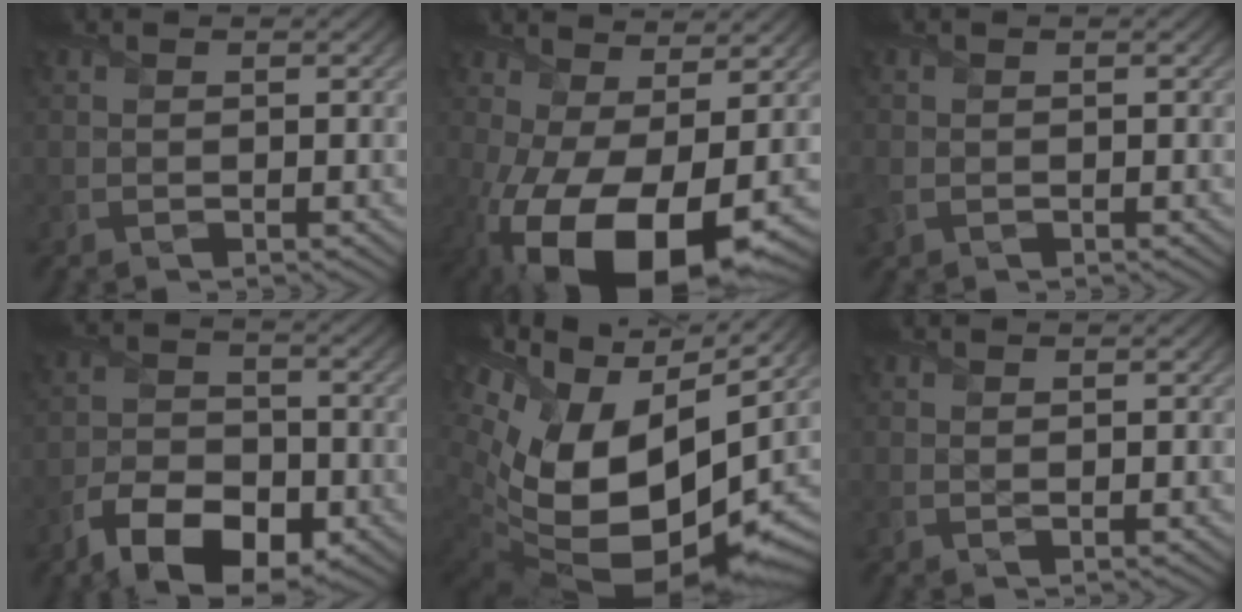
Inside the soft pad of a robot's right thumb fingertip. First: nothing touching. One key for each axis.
{"total": 16.7, "fx": -4.9, "fy": 8.2, "fz": 13.7, "tx": -0.280, "ty": -0.040, "tz": -0.061}
{"total": 2.1, "fx": -0.7, "fy": 1.7, "fz": 0.9, "tx": -0.034, "ty": -0.011, "tz": -0.021}
{"total": 9.9, "fx": -5.5, "fy": 5.3, "fz": 6.2, "tx": -0.121, "ty": -0.018, "tz": -0.098}
{"total": 19.7, "fx": 1.7, "fy": 11.5, "fz": 15.8, "tx": -0.319, "ty": -0.035, "tz": 0.063}
{"total": 0.6, "fx": 0.5, "fy": 0.1, "fz": 0.3, "tx": -0.006, "ty": -0.001, "tz": 0.011}